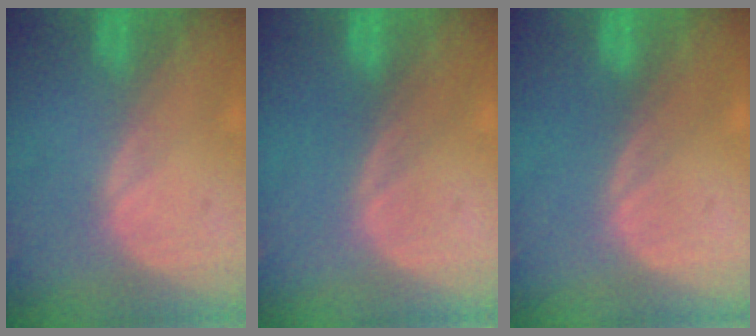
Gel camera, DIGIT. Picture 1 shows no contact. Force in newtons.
{"total": 0.0}
{"total": 0.0}